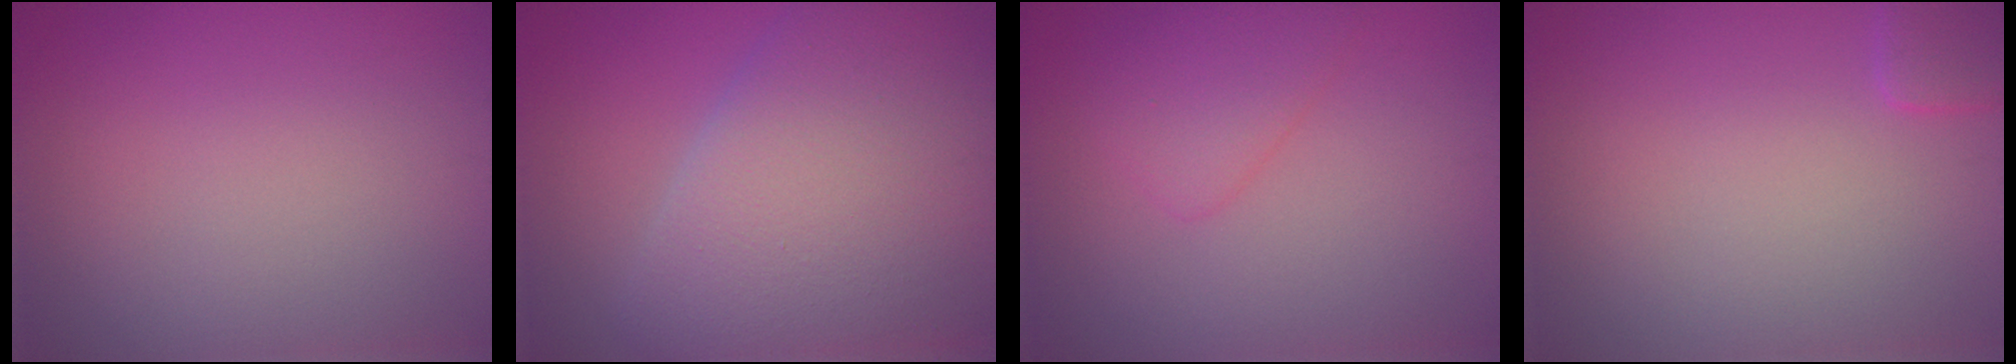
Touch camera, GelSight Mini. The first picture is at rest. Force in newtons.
{"total": 11.3, "press": 11.3, "slide": 0.6}
{"total": 2.6, "press": 2.6, "slide": 0.0}
{"total": 2.0, "press": 2.0, "slide": 0.3}